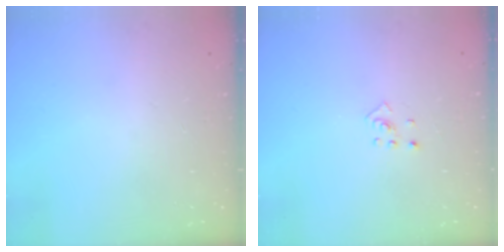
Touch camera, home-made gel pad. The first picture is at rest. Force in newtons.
{"total": 2.0, "press": 1.9, "slide": 0.8}